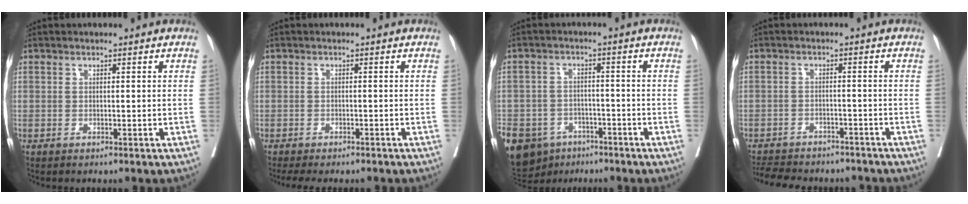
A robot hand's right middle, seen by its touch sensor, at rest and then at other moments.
{"total": 6.8, "force": [-5.8, 2.2, 2.7], "torque": [-0.026, -0.005, -0.080]}
{"total": 17.5, "force": [-10.5, 12.2, 6.8], "torque": [-0.204, -0.007, -0.150]}
{"total": 13.3, "force": [-11.8, 4.4, 4.3], "torque": [-0.092, 0.002, -0.154]}